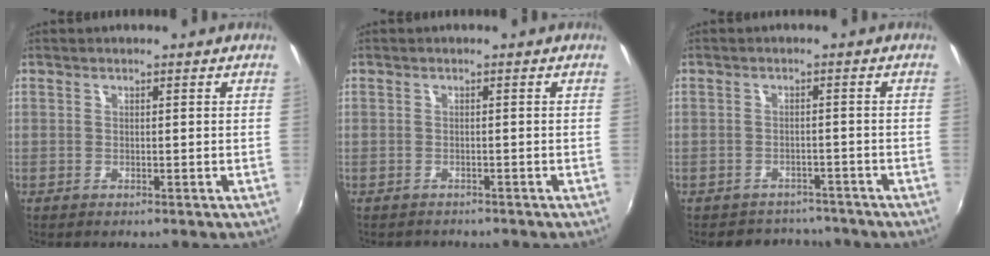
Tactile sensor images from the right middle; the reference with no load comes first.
{"total": 1.4, "force": [-1.3, 0.5, 0.0], "torque": [-0.004, -0.004, -0.019]}
{"total": 6.6, "force": [-6.0, 2.8, 0.8], "torque": [-0.025, 0.007, -0.083]}